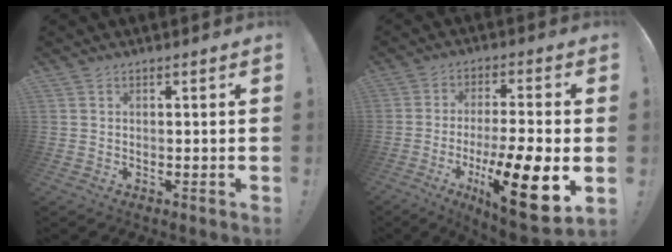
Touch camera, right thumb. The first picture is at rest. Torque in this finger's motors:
{"motor_torque": [0.41, 0.69, 1.52, -1.25, 0.50]}